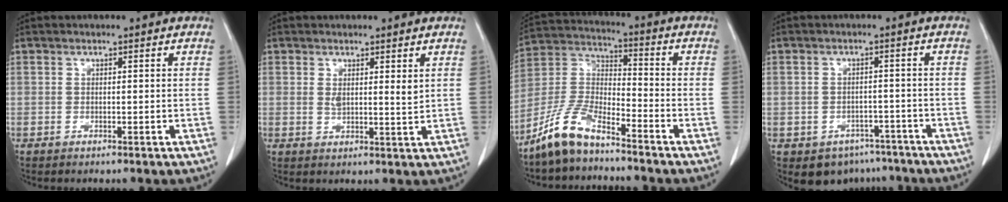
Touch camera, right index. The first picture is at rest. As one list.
[{"total": 3.1, "force": [1.4, 0.7, 2.7], "torque": [-0.045, -0.009, 0.025]}, {"total": 10.1, "force": [-8.1, 2.6, 5.4], "torque": [-0.131, 0.004, -0.166]}, {"total": 7.0, "force": [-4.9, 4.9, 1.0], "torque": [-0.001, 0.012, -0.062]}]